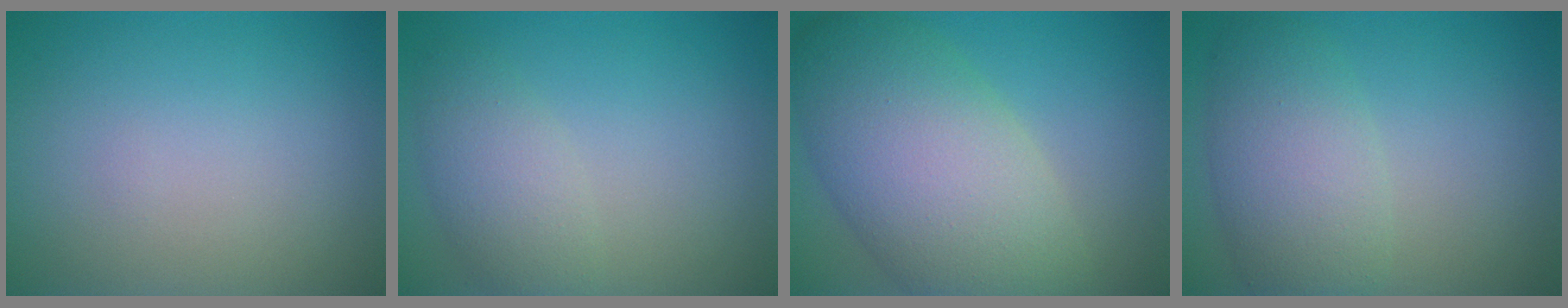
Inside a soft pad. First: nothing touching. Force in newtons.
{"total": 3.1, "press": 3.1, "slide": 0.1}
{"total": 11.1, "press": 11.1, "slide": 0.7}
{"total": 5.5, "press": 5.5, "slide": 0.2}